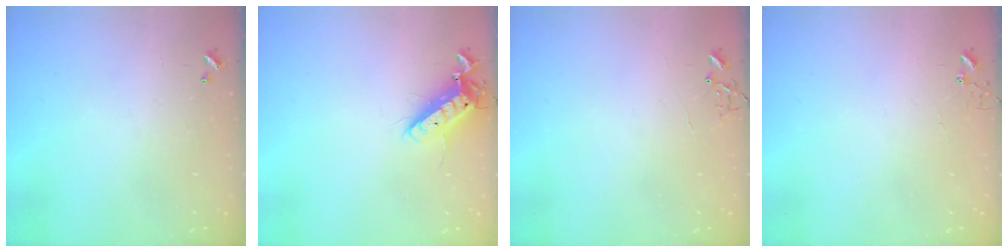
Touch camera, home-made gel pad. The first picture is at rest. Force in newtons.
{"total": 12.2, "press": 12.0, "slide": 2.3}
{"total": 6.4, "press": 6.4, "slide": 0.6}
{"total": 3.4, "press": 3.4, "slide": 0.3}